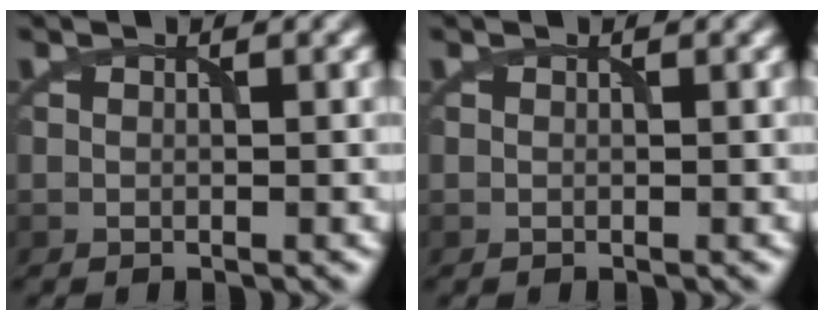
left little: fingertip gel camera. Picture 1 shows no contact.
{"total": 0.0}